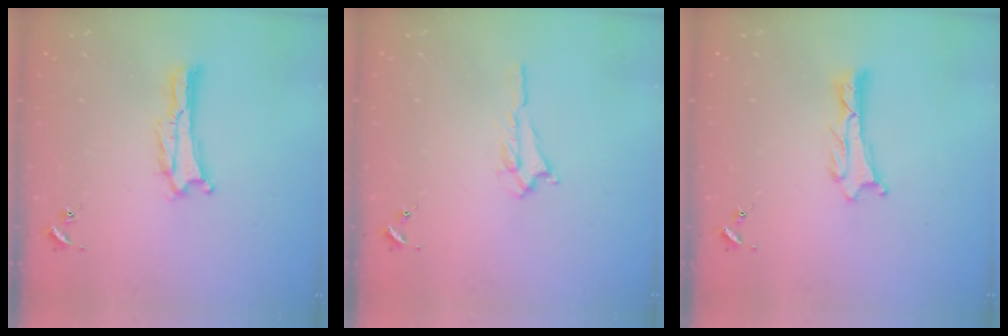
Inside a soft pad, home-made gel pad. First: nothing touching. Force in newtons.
{"total": 0.7, "press": 0.7, "slide": 0.2}
{"total": 1.2, "press": 1.2, "slide": 0.0}